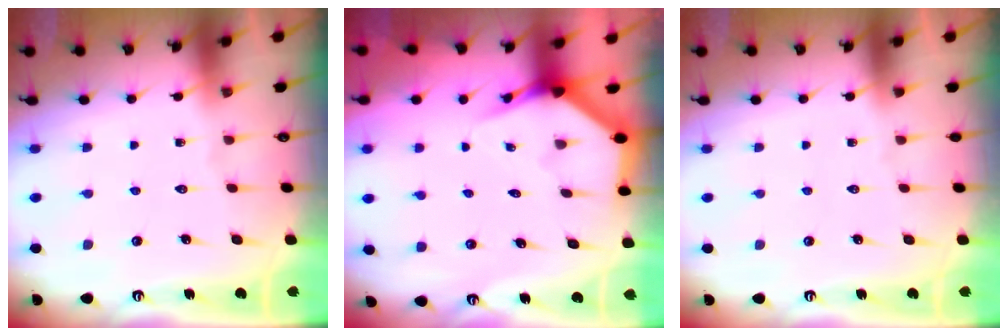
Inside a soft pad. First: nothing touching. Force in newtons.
{"total": 3.9, "press": 3.9, "slide": 0.2}
{"total": 0.0}